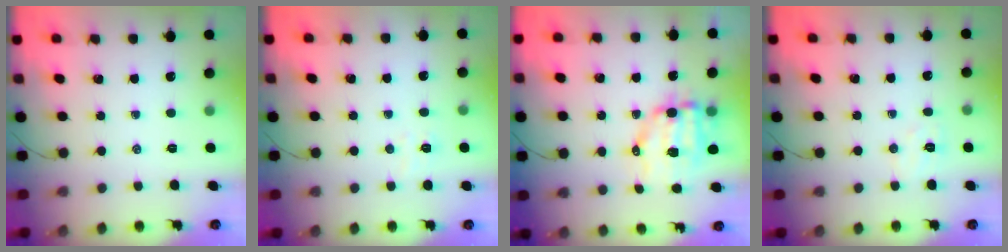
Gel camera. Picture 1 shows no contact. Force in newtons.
{"total": 3.1, "press": 2.9, "slide": 1.0}
{"total": 9.2, "press": 8.9, "slide": 2.1}
{"total": 5.6, "press": 5.5, "slide": 1.1}